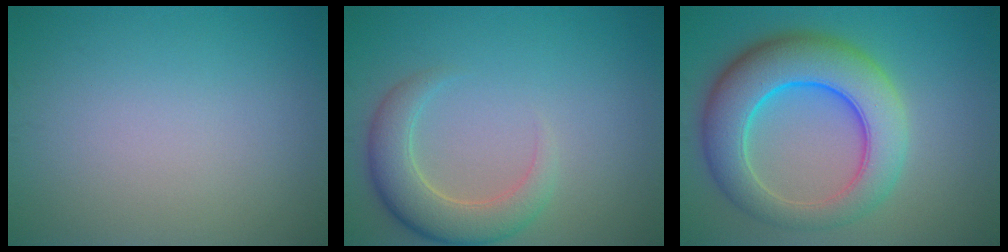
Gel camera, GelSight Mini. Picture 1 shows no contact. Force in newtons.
{"total": 4.7, "press": 4.7, "slide": 0.4}
{"total": 9.4, "press": 9.4, "slide": 0.2}